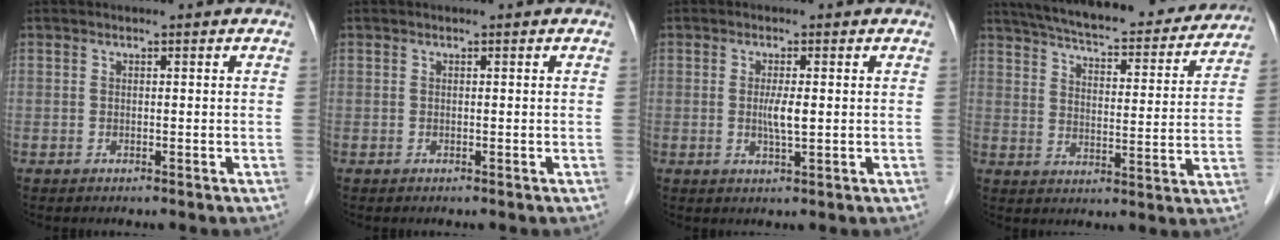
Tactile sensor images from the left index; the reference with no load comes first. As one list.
[{"total": 0.0}, {"total": 2.8, "force": [-0.1, 0.3, 2.8], "torque": [-0.058, -0.007, 0.000]}, {"total": 24.4, "force": [21.8, 4.7, 9.7], "torque": [-0.157, -0.012, 0.283]}]